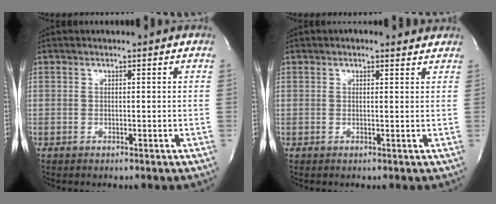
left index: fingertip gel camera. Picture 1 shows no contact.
{"total": 1.4, "force": [0.8, 0.8, 0.7], "torque": [-0.015, 0.004, 0.003]}